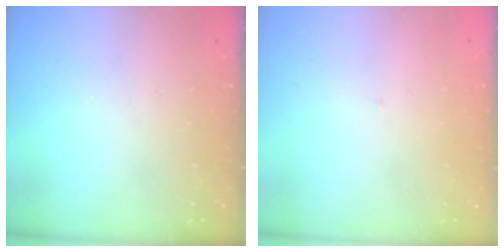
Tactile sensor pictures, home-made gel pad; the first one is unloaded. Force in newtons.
{"total": 2.1, "press": 2.1, "slide": 0.1}